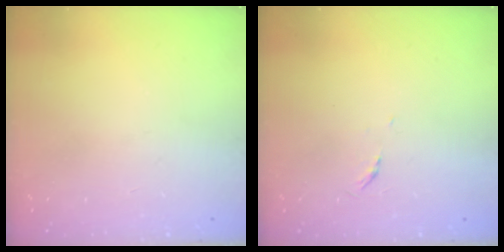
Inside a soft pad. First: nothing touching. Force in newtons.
{"total": 3.1, "press": 3.0, "slide": 0.5}